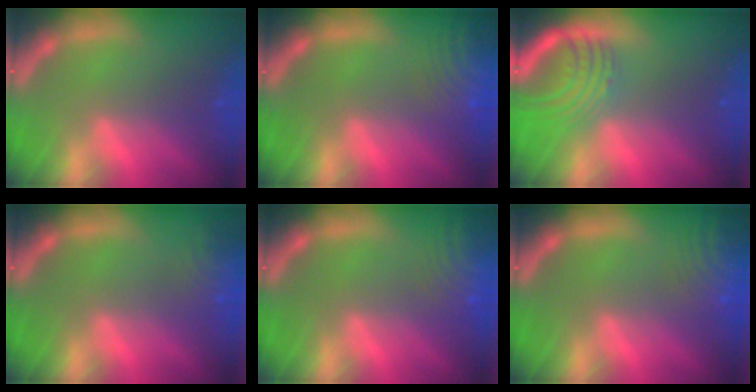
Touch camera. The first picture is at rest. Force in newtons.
{"total": 9.5}
{"total": 7.1}
{"total": 3.0}
{"total": 7.0}
{"total": 8.5}